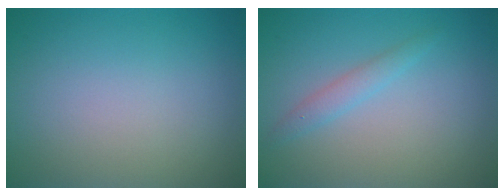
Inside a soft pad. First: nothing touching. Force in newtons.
{"total": 1.5, "press": 1.4, "slide": 0.1}